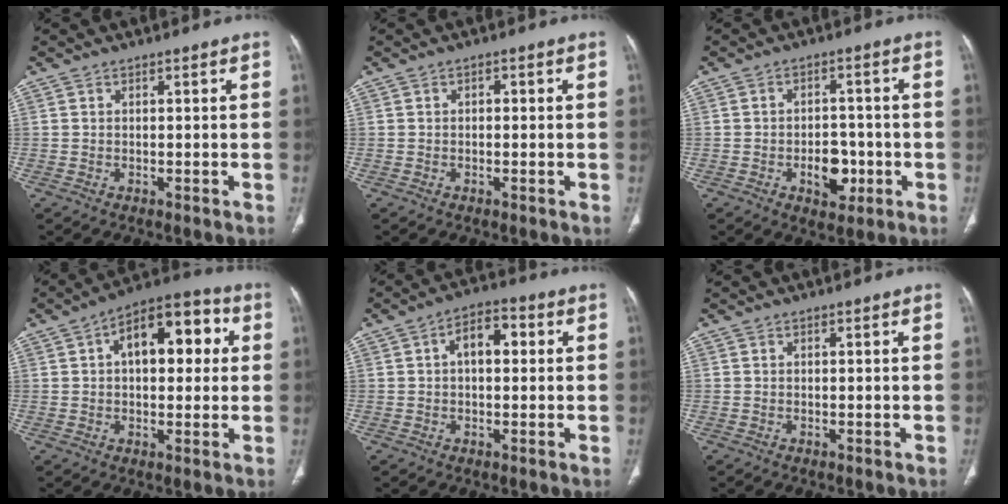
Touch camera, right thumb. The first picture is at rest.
{"total": 1.1, "force": [0.1, 0.7, 0.8], "torque": [-0.008, 0.004, -0.002]}
{"total": 7.0, "force": [-2.2, 4.6, 4.8], "torque": [-0.042, 0.015, -0.026]}
{"total": 14.9, "force": [3.4, 8.1, 12.0], "torque": [-0.140, 0.030, 0.045]}
{"total": 6.8, "force": [1.2, 3.9, 5.5], "torque": [-0.077, 0.023, 0.011]}
{"total": 0.0}